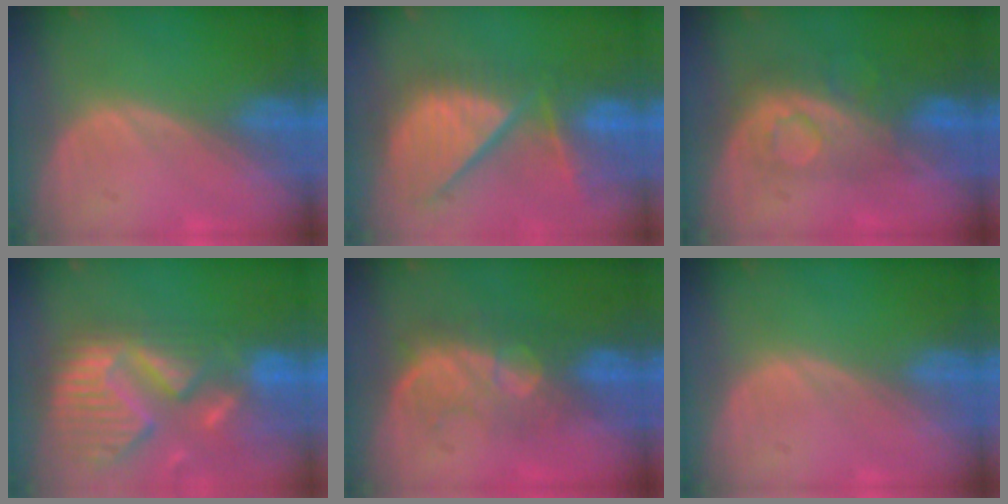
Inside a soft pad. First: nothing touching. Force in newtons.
{"total": 11.7, "press": 10.4, "slide": 5.3}
{"total": 7.9, "press": 7.4, "slide": 2.7}
{"total": 13.9, "press": 11.5, "slide": 7.7}
{"total": 8.0, "press": 7.8, "slide": 1.9}
{"total": 0.0}